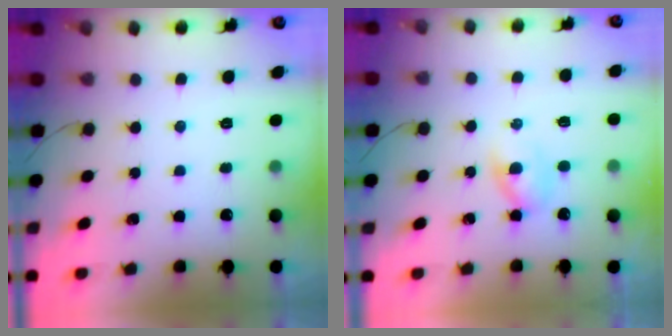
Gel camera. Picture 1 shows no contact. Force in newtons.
{"total": 2.9, "press": 2.7, "slide": 1.1}